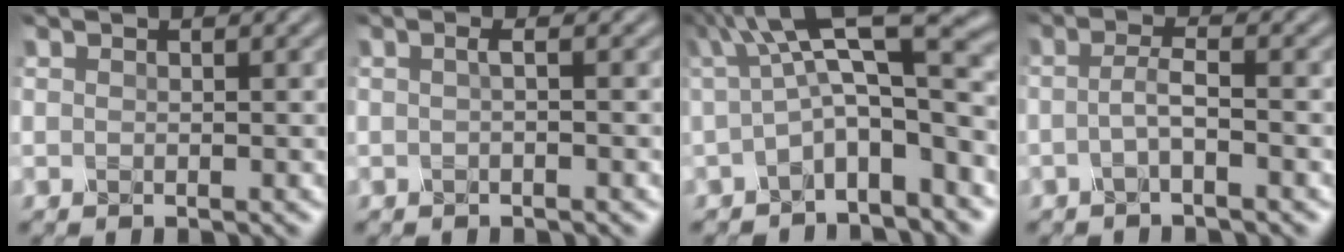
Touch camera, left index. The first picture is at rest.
{"total": 1.0, "force": [-0.3, 0.1, 0.9], "torque": [-0.018, 0.004, -0.011]}
{"total": 7.8, "force": [0.2, 2.4, 7.5], "torque": [-0.111, 0.016, -0.011]}
{"total": 1.9, "force": [-1.0, 0.2, 1.6], "torque": [-0.034, 0.003, -0.024]}